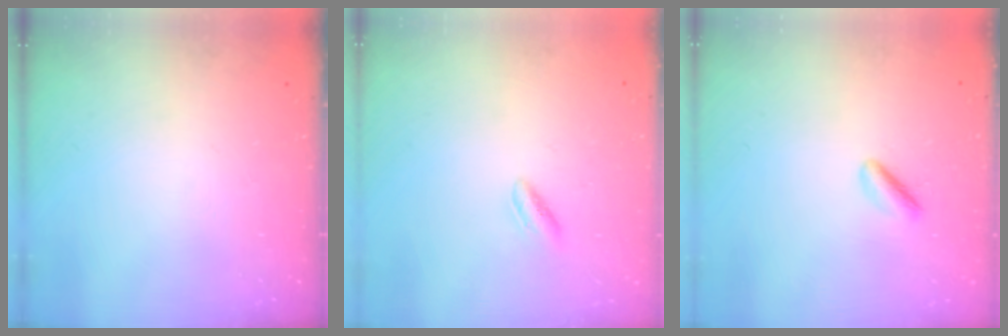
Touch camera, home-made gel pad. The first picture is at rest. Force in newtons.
{"total": 2.5, "press": 2.4, "slide": 0.7}
{"total": 1.4, "press": 1.2, "slide": 0.7}